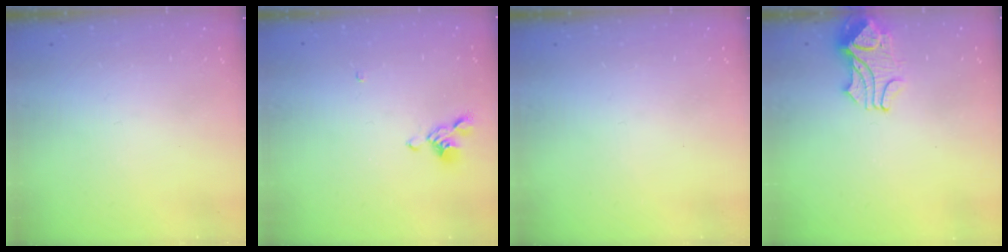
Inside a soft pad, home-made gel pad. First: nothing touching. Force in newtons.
{"total": 1.8, "press": 1.5, "slide": 1.0}
{"total": 0.0}
{"total": 2.3, "press": 2.3, "slide": 0.5}